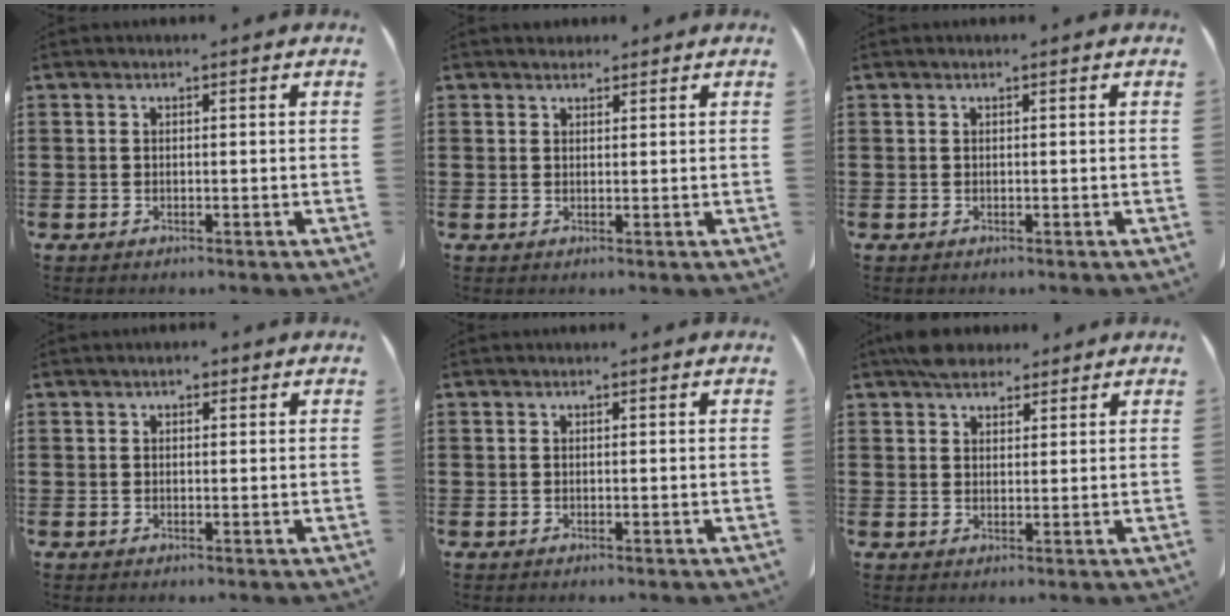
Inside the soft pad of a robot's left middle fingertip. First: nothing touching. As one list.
[{"total": 1.4, "force": [1.3, 0.6, 0.1], "torque": [0.003, -0.001, 0.025]}, {"total": 0.0}, {"total": 0.9, "force": [0.5, 0.5, 0.6], "torque": [-0.013, 0.005, 0.009]}, {"total": 0.0}, {"total": 4.3, "force": [3.6, 1.8, 1.3], "torque": [-0.026, -0.002, 0.069]}]